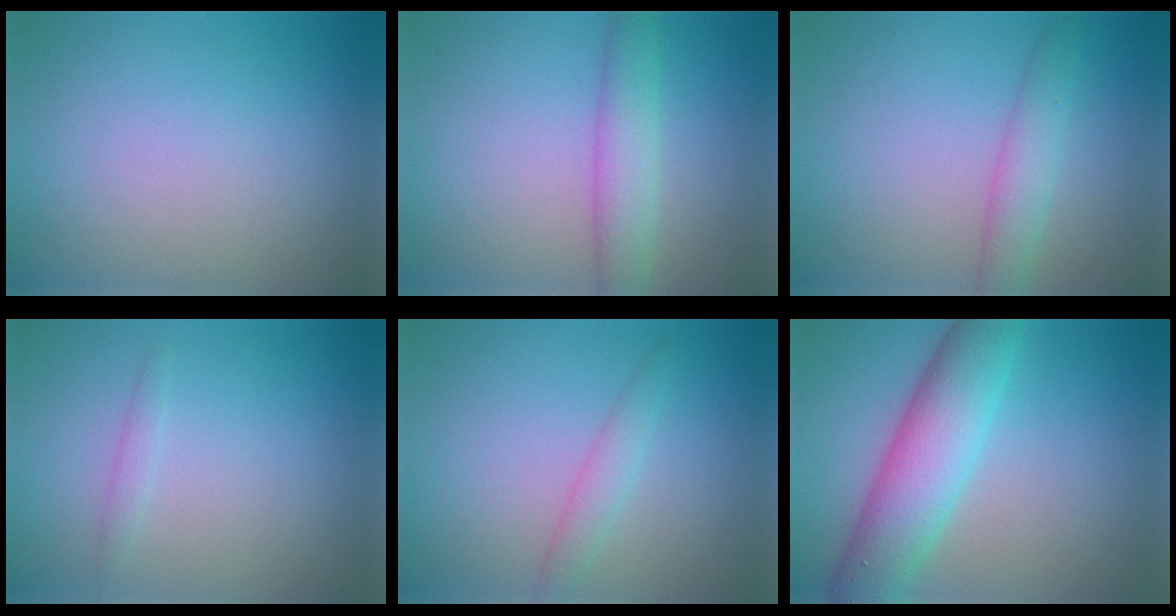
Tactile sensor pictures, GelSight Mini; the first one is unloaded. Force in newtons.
{"total": 3.5, "press": 3.5, "slide": 0.1}
{"total": 2.7, "press": 2.6, "slide": 0.2}
{"total": 0.9, "press": 0.9, "slide": 0.0}
{"total": 1.7, "press": 1.7, "slide": 0.1}
{"total": 7.7, "press": 7.7, "slide": 0.2}